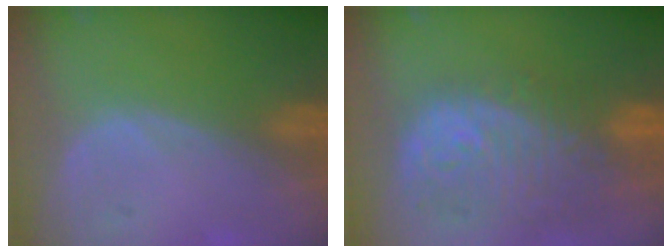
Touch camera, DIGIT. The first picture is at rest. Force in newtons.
{"total": 11.9, "press": 10.7, "slide": 5.4}